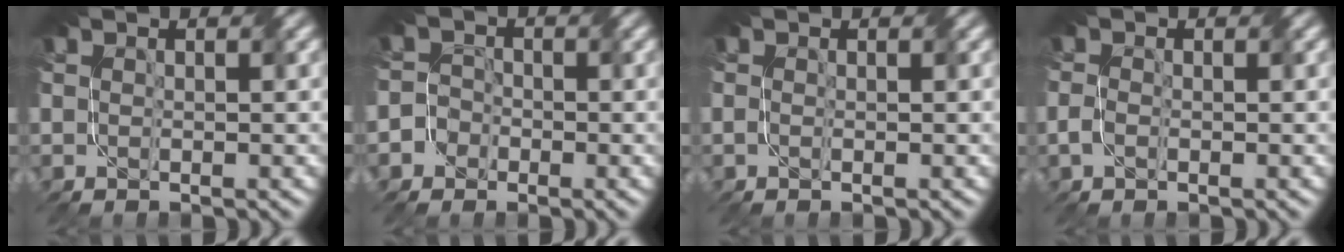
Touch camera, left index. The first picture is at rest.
{"total": 3.0, "force": [-2.1, 2.2, -0.2], "torque": [0.027, 0.007, -0.043]}
{"total": 0.6, "force": [-0.5, -0.3, 0.1], "torque": [-0.006, 0.002, -0.012]}
{"total": 1.0, "force": [-0.8, 0.3, 0.5], "torque": [-0.015, 0.002, -0.020]}